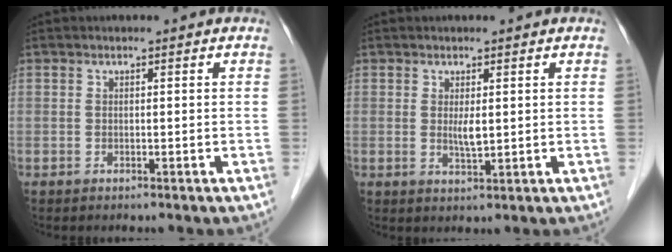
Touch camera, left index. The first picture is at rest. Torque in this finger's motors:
{"motor_torque": [0.43, 0.44, 0.22, 0.04]}